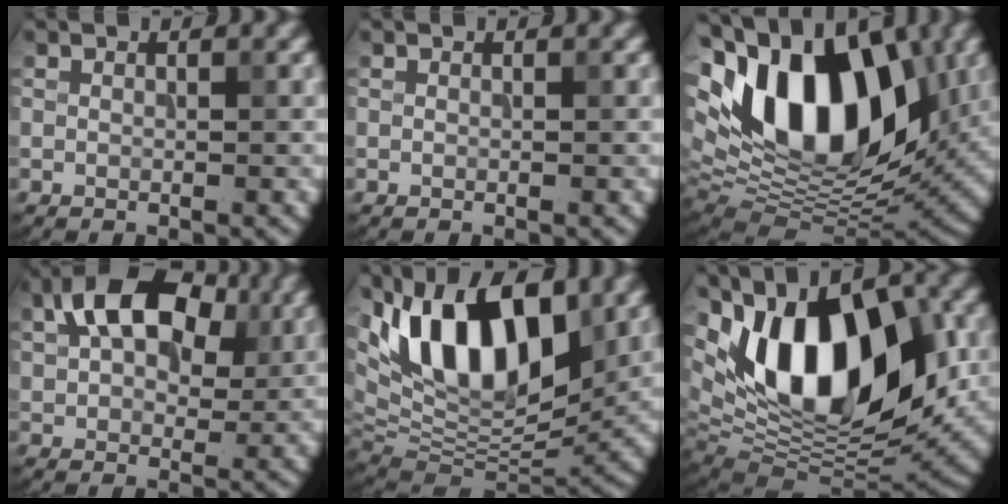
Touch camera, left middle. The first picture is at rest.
{"total": 0.0}
{"total": 17.3, "force": [5.1, 9.9, 13.2], "torque": [-0.215, 0.026, 0.075]}
{"total": 10.6, "force": [4.1, 6.6, 7.2], "torque": [-0.131, 0.027, 0.049]}
{"total": 14.2, "force": [6.0, 6.9, 10.9], "torque": [-0.177, 0.020, 0.097]}
{"total": 15.7, "force": [4.0, 8.7, 12.5], "torque": [-0.189, 0.004, 0.059]}